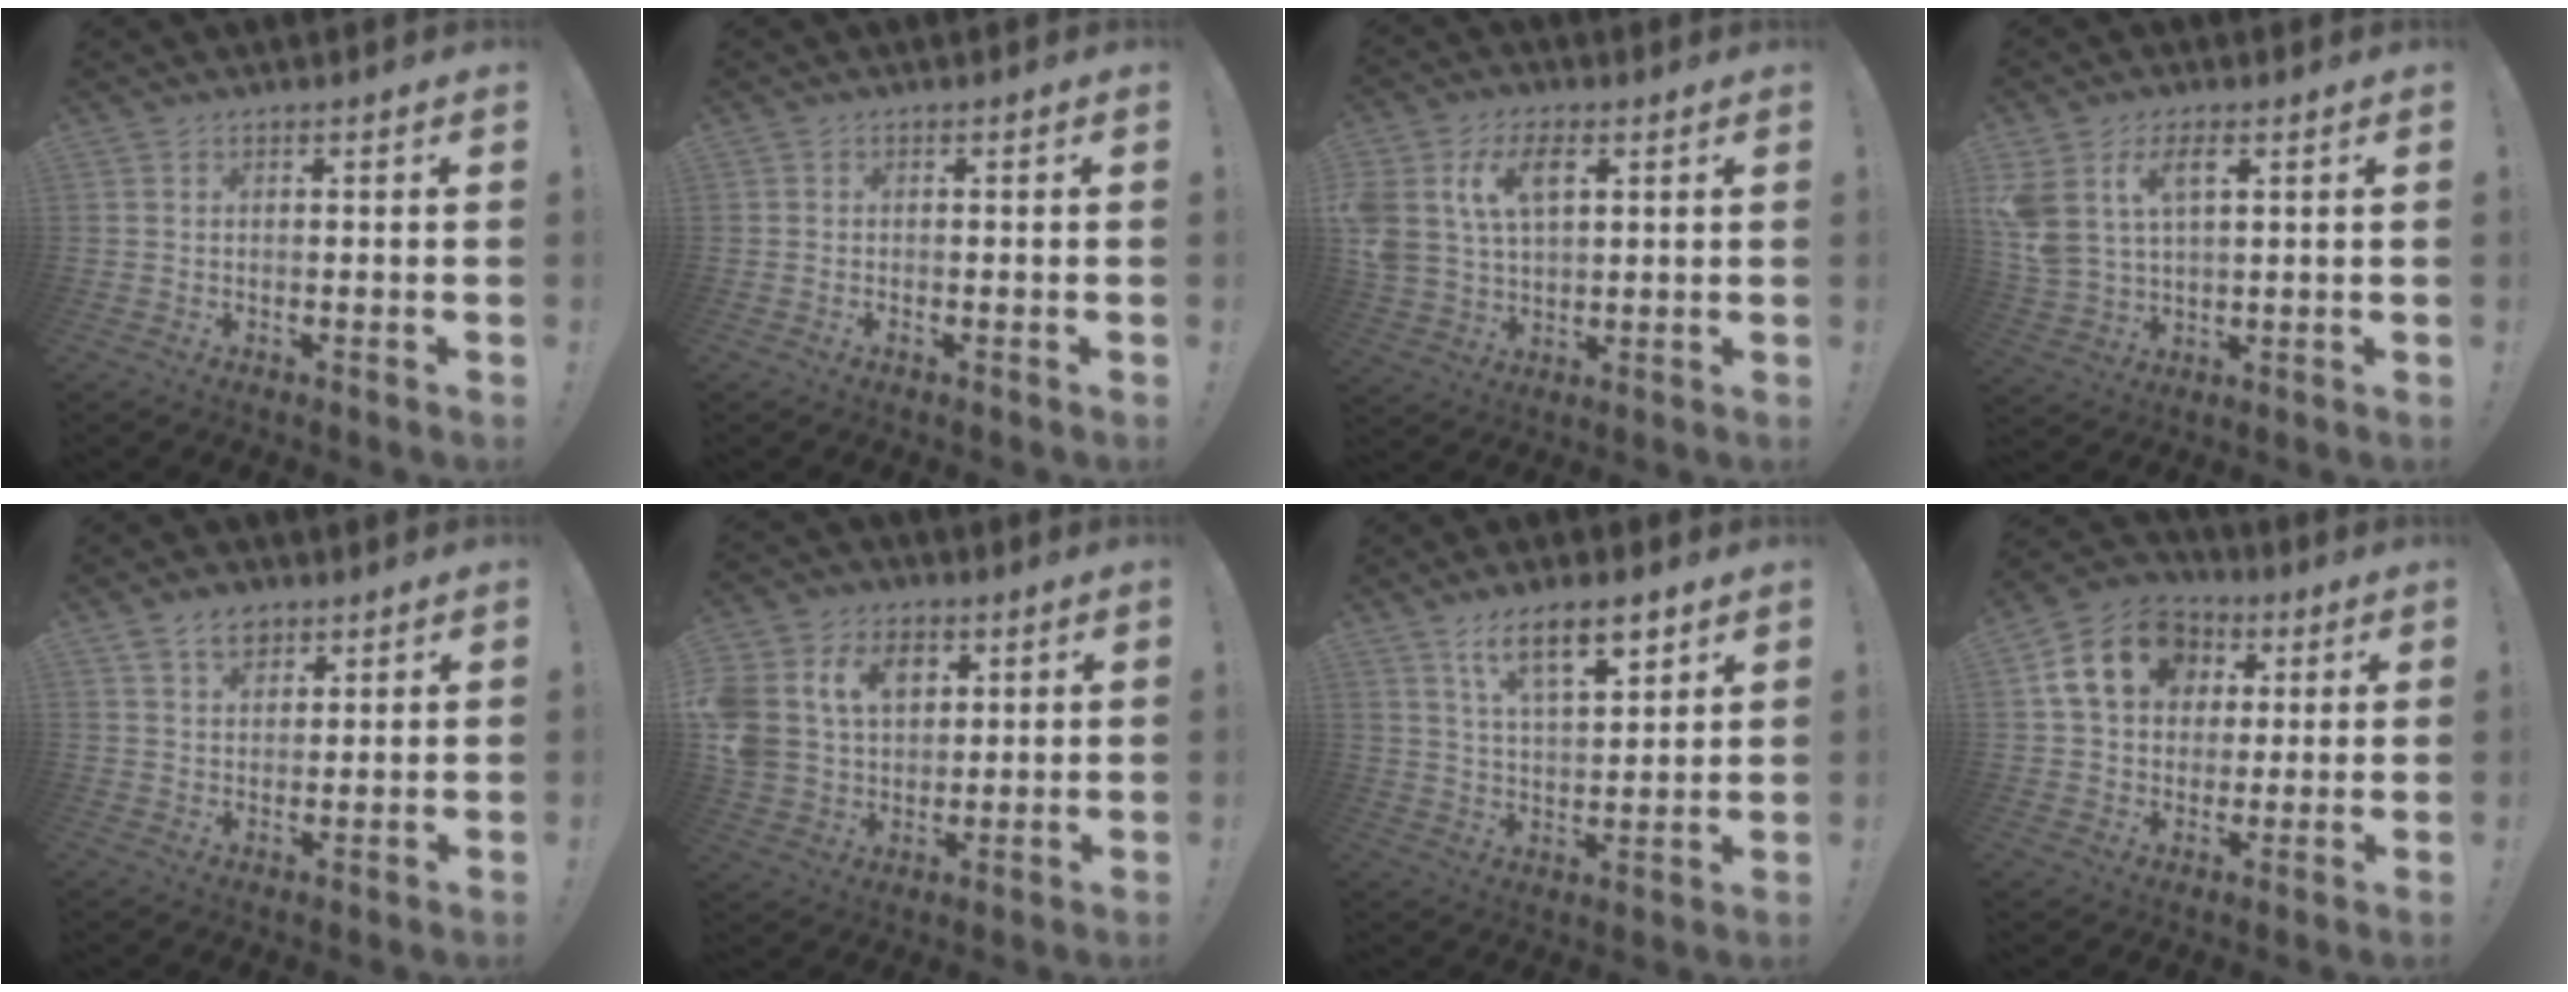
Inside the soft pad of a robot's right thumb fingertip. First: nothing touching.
{"total": 0.7, "force": [-0.6, 0.2, 0.0], "torque": [-0.006, 0.003, -0.009]}
{"total": 11.9, "force": [4.7, 7.9, 7.5], "torque": [-0.144, -0.006, 0.089]}
{"total": 9.4, "force": [4.4, 5.3, 6.4], "torque": [-0.135, -0.014, 0.078]}
{"total": 6.4, "force": [4.2, 4.2, 2.4], "torque": [-0.038, -0.013, 0.080]}
{"total": 14.6, "force": [5.5, 11.3, 7.5], "torque": [-0.131, -0.015, 0.111]}
{"total": 11.9, "force": [7.6, 4.2, 8.2], "torque": [-0.125, -0.032, 0.128]}
{"total": 17.3, "force": [5.7, 13.5, 9.1], "torque": [-0.135, -0.003, 0.117]}